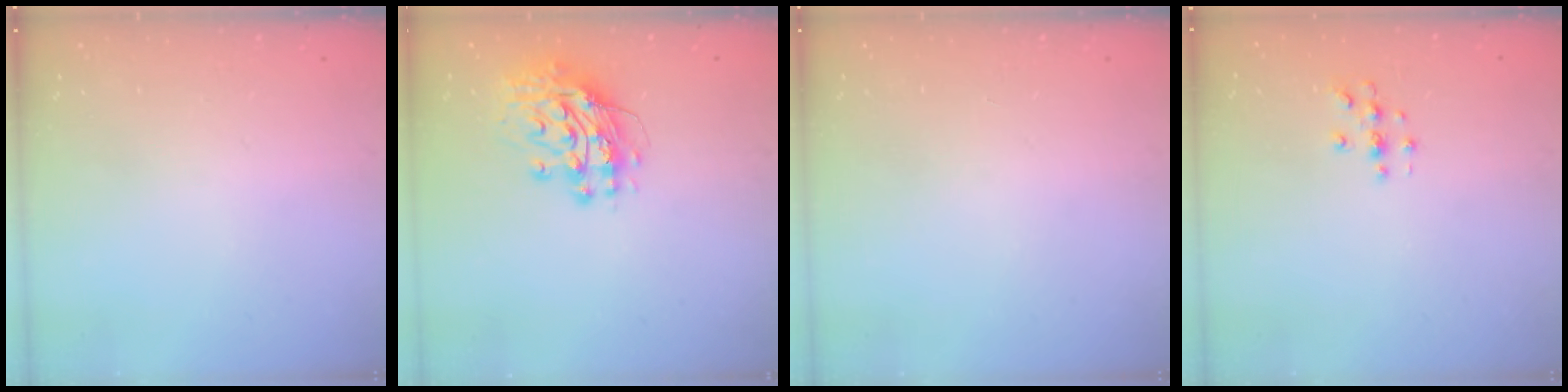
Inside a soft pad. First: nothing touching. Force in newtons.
{"total": 13.2, "press": 13.1, "slide": 1.2}
{"total": 0.0}
{"total": 3.0, "press": 3.0, "slide": 0.3}